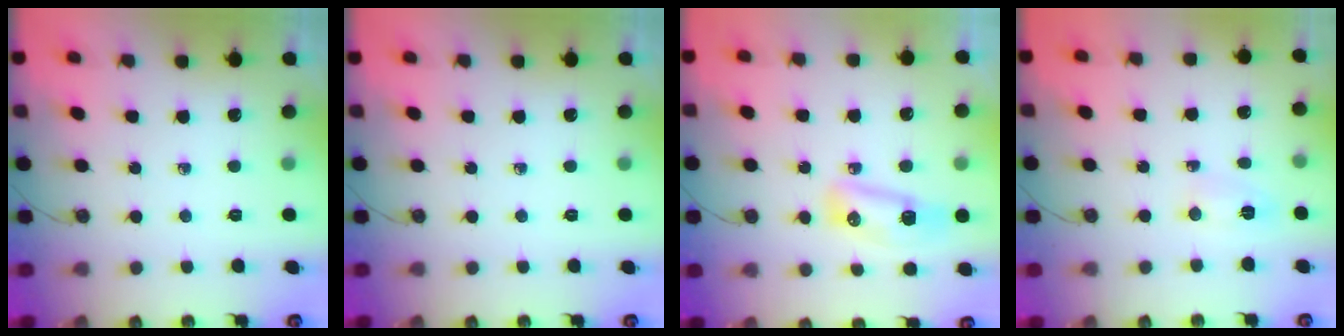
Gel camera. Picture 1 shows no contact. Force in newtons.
{"total": 0.0}
{"total": 8.2, "press": 8.2, "slide": 0.9}
{"total": 3.3, "press": 3.0, "slide": 1.3}